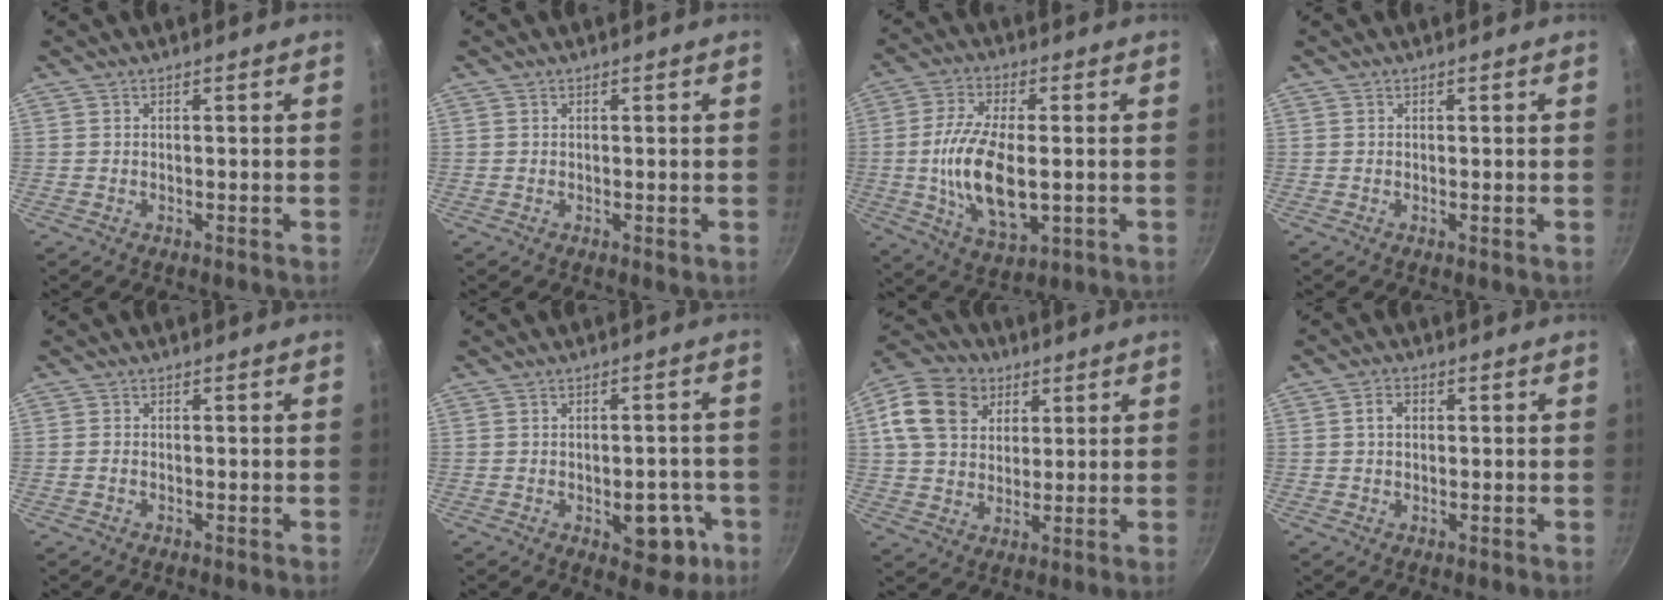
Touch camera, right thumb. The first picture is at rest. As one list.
[{"total": 0.6, "force": [0.2, 0.5, 0.3], "torque": [-0.004, 0.000, 0.002]}, {"total": 14.9, "force": [-1.1, 7.1, 13.1], "torque": [-0.248, -0.005, -0.020]}, {"total": 0.0}, {"total": 0.7, "force": [-0.3, 0.5, 0.4], "torque": [-0.008, 0.003, -0.007]}, {"total": 8.4, "force": [-2.8, 4.9, 6.3], "torque": [-0.044, 0.017, -0.028]}, {"total": 15.9, "force": [5.7, 12.4, 8.2], "torque": [-0.147, 0.014, 0.094]}, {"total": 2.5, "force": [0.4, 1.9, 1.6], "torque": [-0.020, 0.005, 0.005]}]